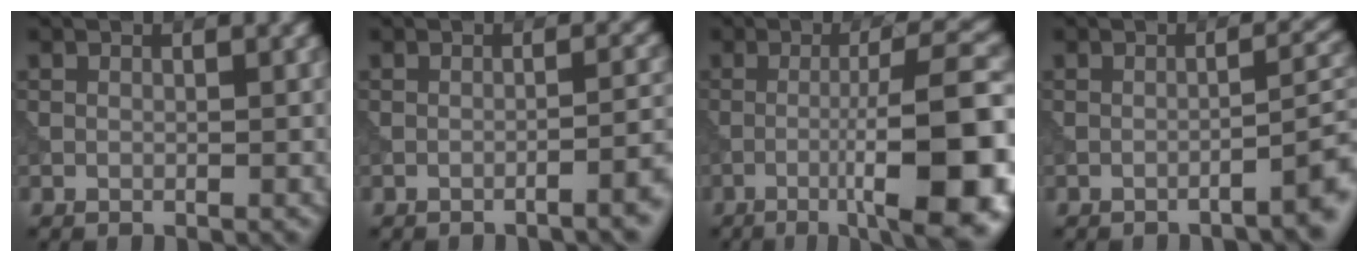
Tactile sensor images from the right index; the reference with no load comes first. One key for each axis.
{"total": 3.7, "fx": -2.0, "fy": 1.0, "fz": 3.0, "tx": -0.022, "ty": 0.014, "tz": -0.037}
{"total": 12.4, "fx": -3.7, "fy": 2.5, "fz": 11.6, "tx": -0.146, "ty": 0.016, "tz": -0.053}
{"total": 4.5, "fx": -2.6, "fy": 0.9, "fz": 3.6, "tx": -0.030, "ty": 0.021, "tz": -0.044}